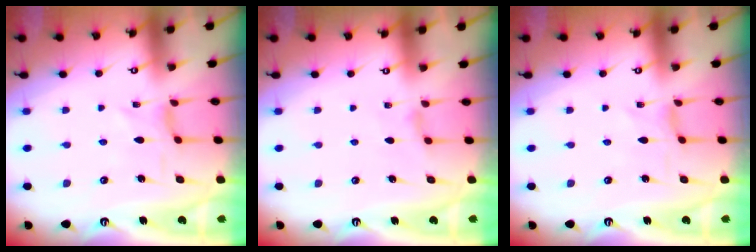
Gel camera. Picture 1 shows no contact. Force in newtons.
{"total": 2.2, "press": 2.2, "slide": 0.5}
{"total": 0.0}